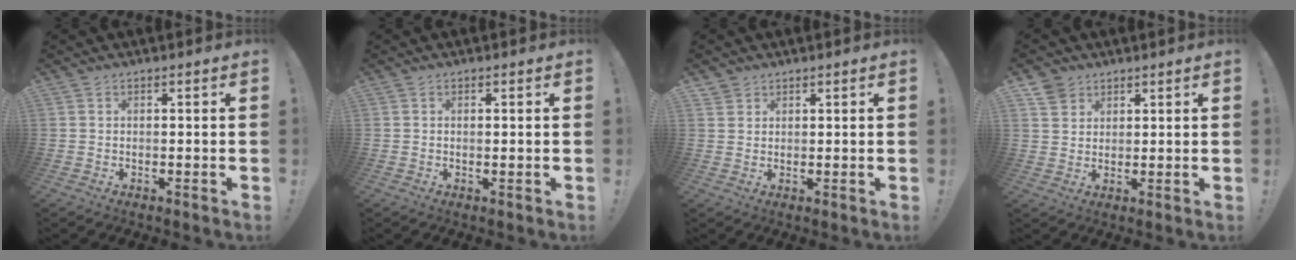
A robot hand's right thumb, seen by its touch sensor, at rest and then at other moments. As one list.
[{"total": 0.7, "force": [0.4, 0.1, 0.6], "torque": [-0.006, -0.001, 0.005]}, {"total": 2.0, "force": [1.5, 1.3, -0.1], "torque": [0.007, -0.011, 0.028]}, {"total": 5.2, "force": [3.4, 3.9, 0.4], "torque": [0.004, -0.023, 0.065]}]